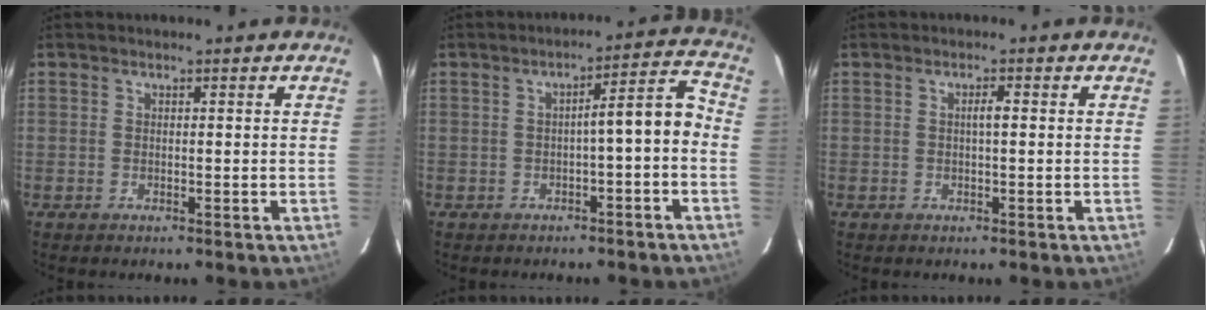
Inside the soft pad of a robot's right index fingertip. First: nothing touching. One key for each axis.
{"total": 6.2, "fx": -1.6, "fy": 0.7, "fz": 5.9, "tx": -0.073, "ty": 0.029, "tz": -0.023}
{"total": 1.4, "fx": 0.1, "fy": 0.2, "fz": 1.3, "tx": -0.024, "ty": 0.004, "tz": 0.000}